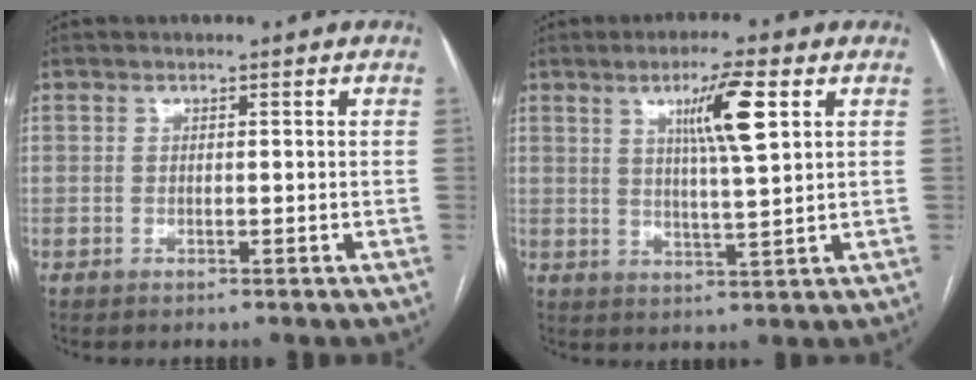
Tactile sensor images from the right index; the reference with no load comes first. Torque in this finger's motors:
{"motor_torque": [0.55, 0.01, 0.31, 0.10]}